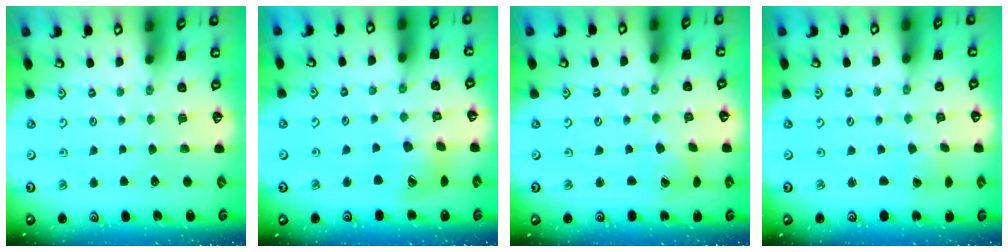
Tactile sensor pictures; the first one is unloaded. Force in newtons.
{"total": 13.4, "press": 13.3, "slide": 1.5}
{"total": 1.8, "press": 1.7, "slide": 0.2}
{"total": 0.7, "press": 0.7, "slide": 0.1}